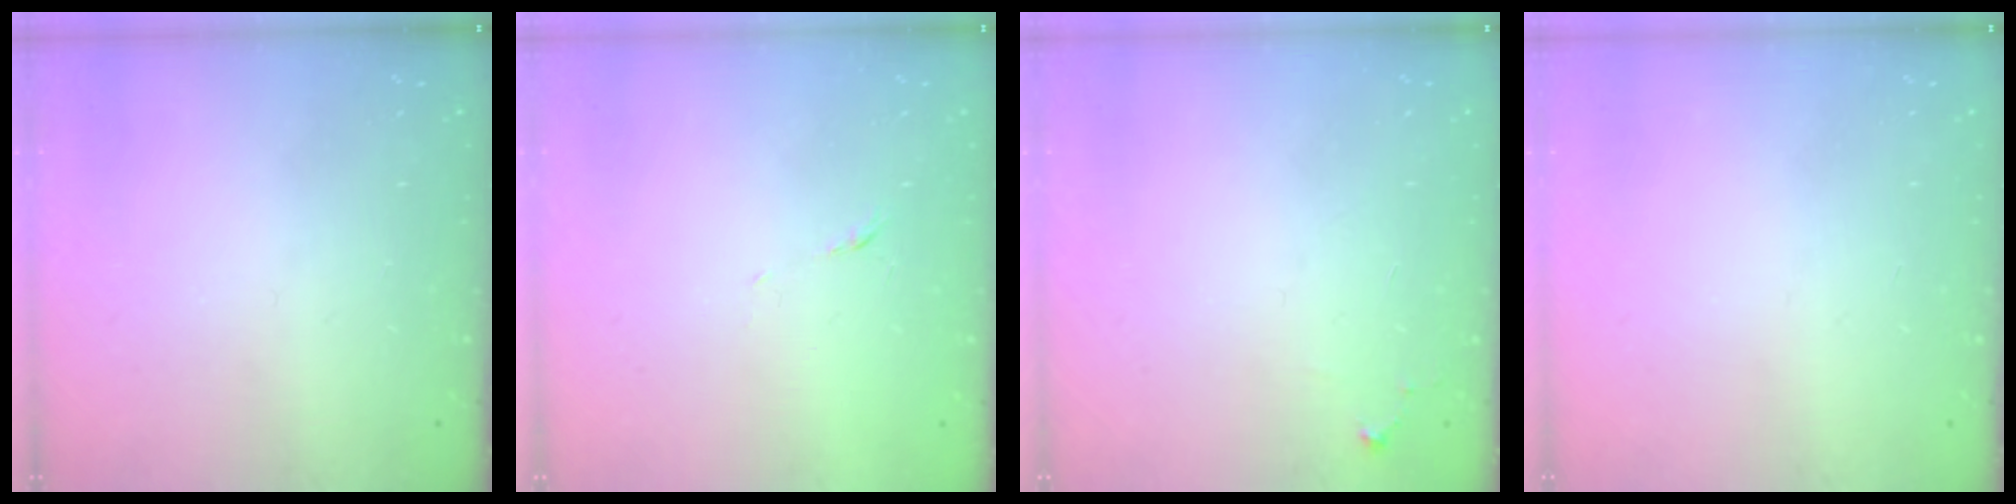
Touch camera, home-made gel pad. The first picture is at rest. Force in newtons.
{"total": 3.9, "press": 3.8, "slide": 0.9}
{"total": 4.9, "press": 4.9, "slide": 0.7}
{"total": 0.0}